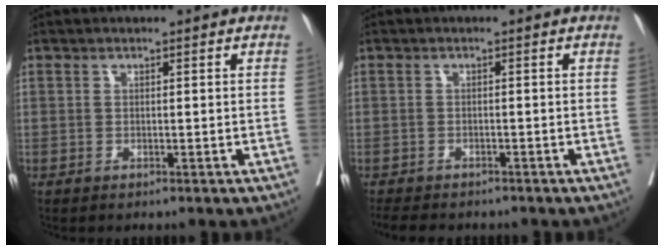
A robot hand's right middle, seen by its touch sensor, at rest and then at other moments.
{"total": 7.2, "force": [-6.2, 2.2, 2.9], "torque": [-0.053, -0.008, -0.087]}